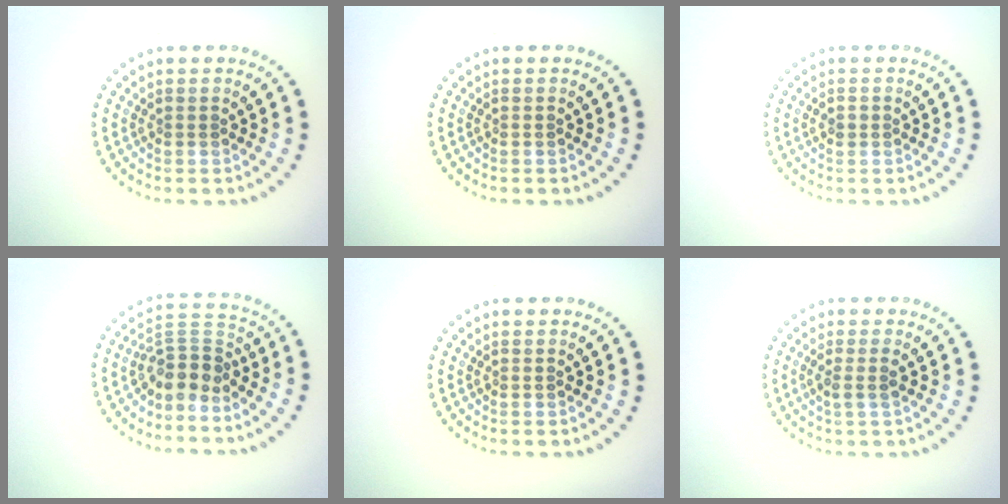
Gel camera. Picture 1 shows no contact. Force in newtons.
{"total": 0.0}
{"total": 1.1, "press": 1.1, "slide": 0.2}
{"total": 3.7, "press": 3.0, "slide": 2.1}
{"total": 0.0}
{"total": 1.5, "press": 1.3, "slide": 0.8}